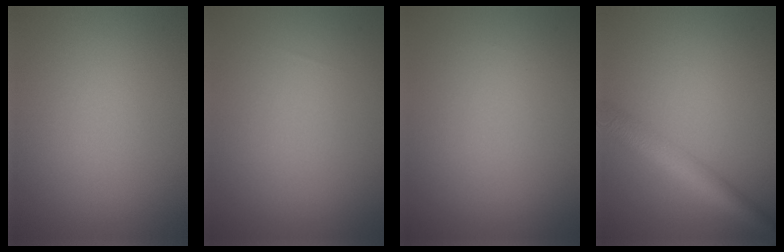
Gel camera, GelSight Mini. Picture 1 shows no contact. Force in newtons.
{"total": 0.0}
{"total": 0.0}
{"total": 4.5, "press": 4.5, "slide": 0.2}